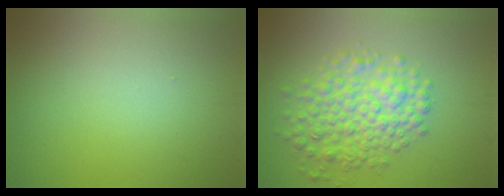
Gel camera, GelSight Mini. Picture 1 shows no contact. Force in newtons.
{"total": 5.4, "press": 5.4, "slide": 0.1}